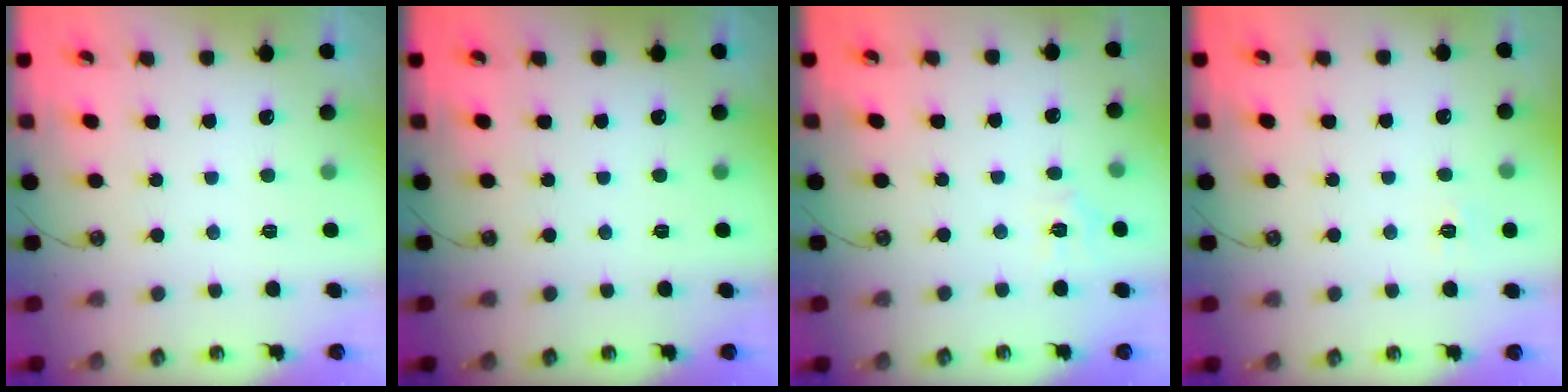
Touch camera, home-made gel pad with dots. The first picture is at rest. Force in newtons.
{"total": 0.0}
{"total": 3.9, "press": 3.9, "slide": 0.4}
{"total": 5.1, "press": 5.0, "slide": 0.6}